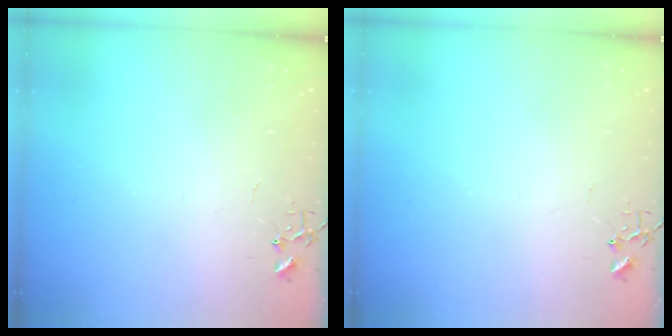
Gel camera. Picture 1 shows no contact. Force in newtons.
{"total": 0.0}